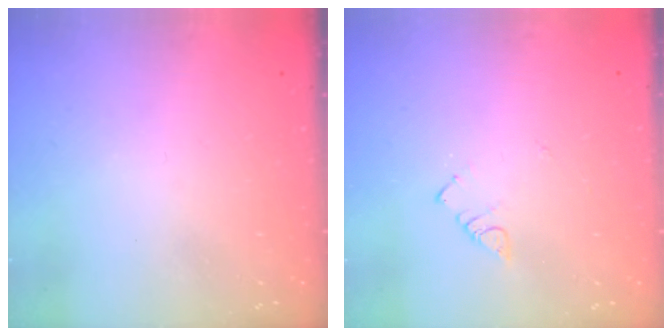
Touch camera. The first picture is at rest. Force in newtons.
{"total": 3.0, "press": 2.9, "slide": 0.4}